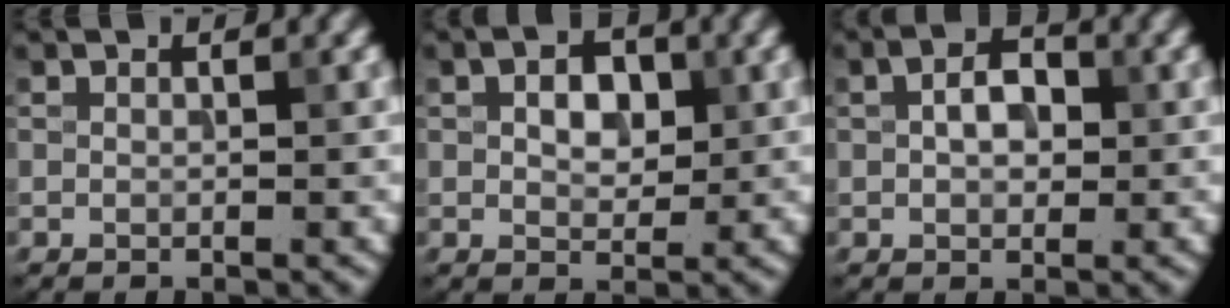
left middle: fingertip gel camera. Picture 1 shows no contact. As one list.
[{"total": 3.2, "force": [0.6, 2.1, 2.4], "torque": [-0.041, 0.002, 0.009]}, {"total": 3.1, "force": [0.3, 2.0, 2.4], "torque": [-0.042, 0.007, 0.001]}]